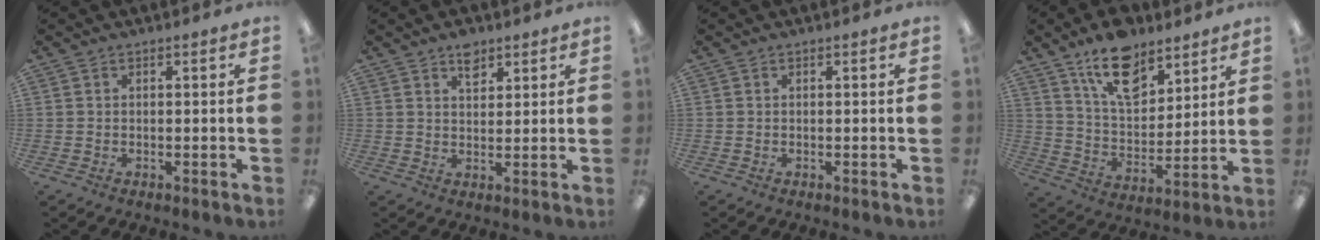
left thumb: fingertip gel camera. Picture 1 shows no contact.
{"total": 4.5, "force": [3.1, 2.5, 2.1], "torque": [-0.015, -0.015, 0.051]}
{"total": 0.0}
{"total": 15.1, "force": [10.4, 7.8, 7.7], "torque": [-0.124, -0.051, 0.187]}